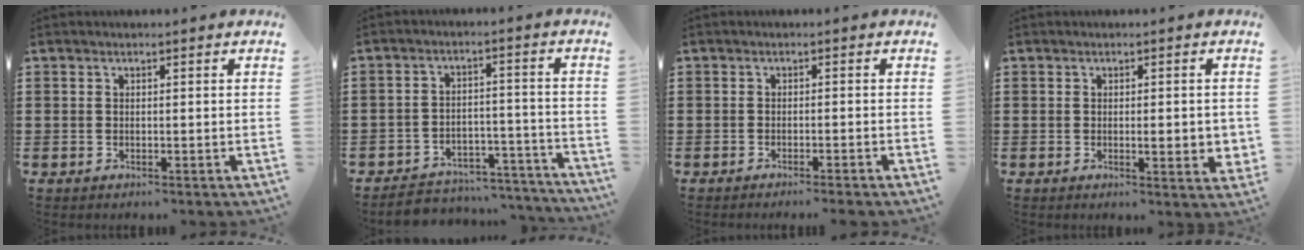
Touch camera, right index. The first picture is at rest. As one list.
[{"total": 4.7, "force": [-4.5, 1.2, 0.5], "torque": [-0.012, 0.014, -0.091]}, {"total": 0.9, "force": [-0.8, -0.2, 0.4], "torque": [-0.008, 0.001, -0.016]}, {"total": 3.1, "force": [-0.2, 0.7, 3.0], "torque": [-0.050, -0.001, -0.004]}]